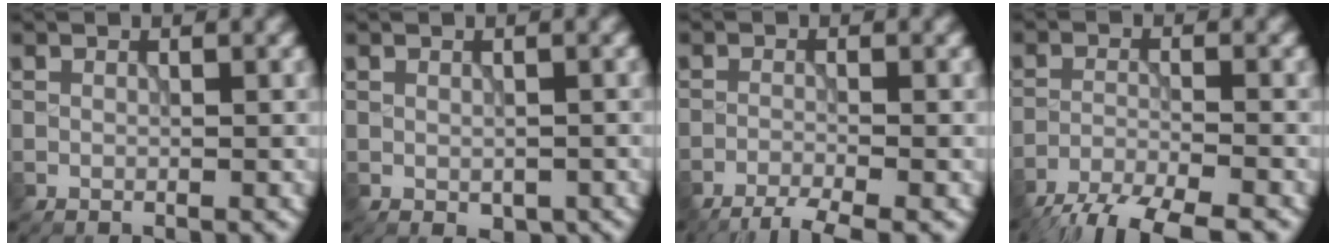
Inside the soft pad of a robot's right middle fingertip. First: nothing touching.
{"total": 1.4, "force": [-0.5, 0.9, 1.0], "torque": [-0.015, -0.011, 0.000]}
{"total": 3.6, "force": [-2.8, 0.4, 2.2], "torque": [-0.039, -0.002, -0.060]}
{"total": 7.3, "force": [-6.4, 1.3, 3.2], "torque": [-0.058, -0.022, -0.107]}